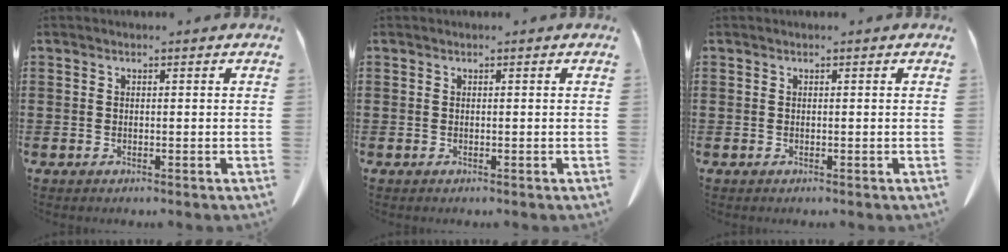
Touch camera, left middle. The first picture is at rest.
{"total": 0.0}
{"total": 0.0}